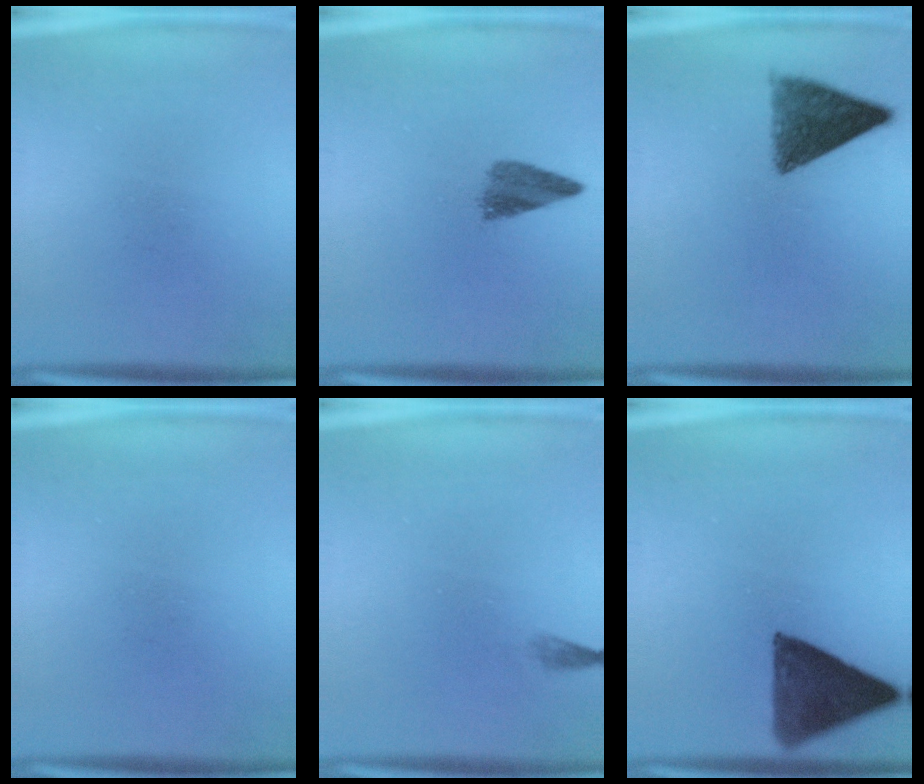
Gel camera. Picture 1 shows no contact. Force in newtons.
{"total": 3.9}
{"total": 8.8}
{"total": 0.0}
{"total": 0.7}
{"total": 11.6}